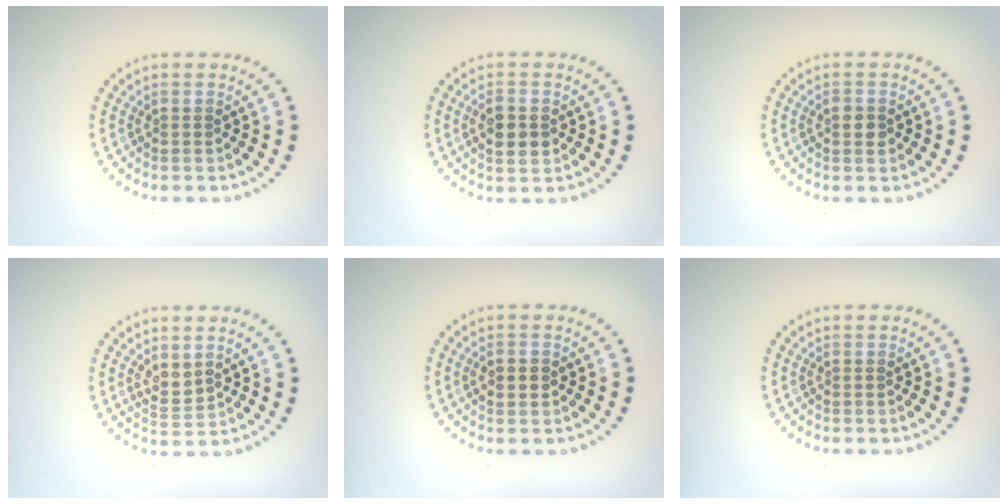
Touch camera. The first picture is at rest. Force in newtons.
{"total": 2.5, "press": 2.5, "slide": 0.2}
{"total": 1.9, "press": 1.9, "slide": 0.1}
{"total": 2.1, "press": 1.7, "slide": 1.2}
{"total": 2.2, "press": 2.2, "slide": 0.1}
{"total": 0.0}